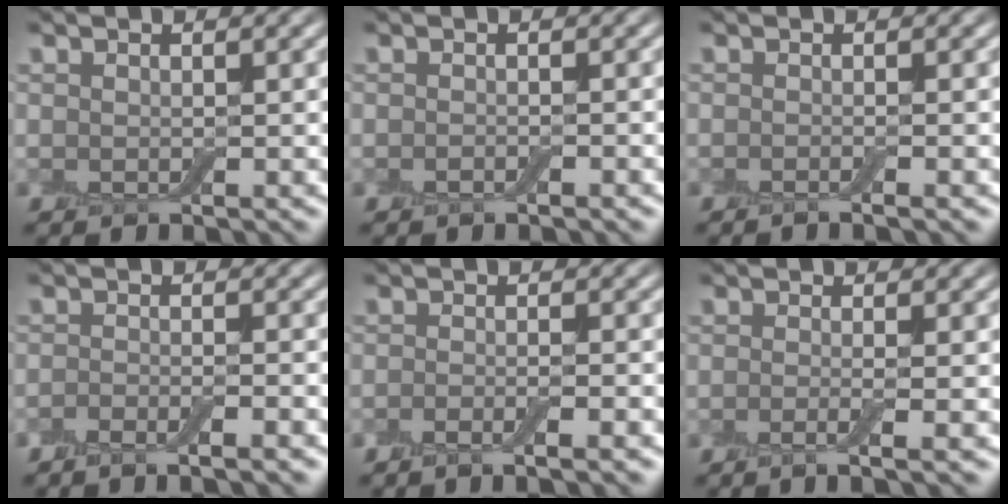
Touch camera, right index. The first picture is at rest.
{"total": 0.6, "force": [-0.4, 0.2, 0.5], "torque": [-0.009, -0.001, -0.007]}
{"total": 1.2, "force": [-0.6, 0.3, 1.1], "torque": [-0.007, -0.005, -0.014]}
{"total": 2.6, "force": [-1.8, 0.4, 1.8], "torque": [-0.034, 0.001, -0.035]}
{"total": 2.5, "force": [-1.4, 0.5, 2.0], "torque": [-0.026, 0.002, -0.029]}
{"total": 2.1, "force": [-0.5, 0.7, 1.9], "torque": [-0.022, -0.006, -0.016]}